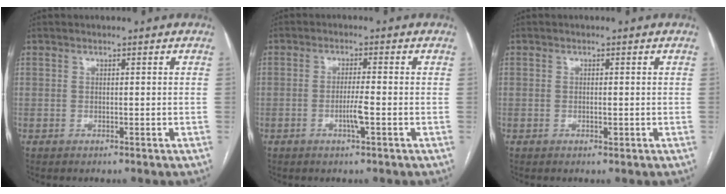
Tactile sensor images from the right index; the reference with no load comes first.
{"total": 3.2, "force": [-1.1, -0.1, 3.0], "torque": [-0.058, -0.002, -0.020]}
{"total": 0.8, "force": [-0.1, 0.4, 0.7], "torque": [-0.010, 0.001, 0.000]}